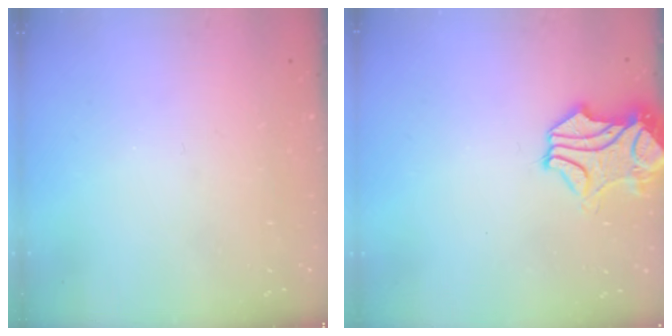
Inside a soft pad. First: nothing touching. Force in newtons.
{"total": 1.7, "press": 1.1, "slide": 1.2}